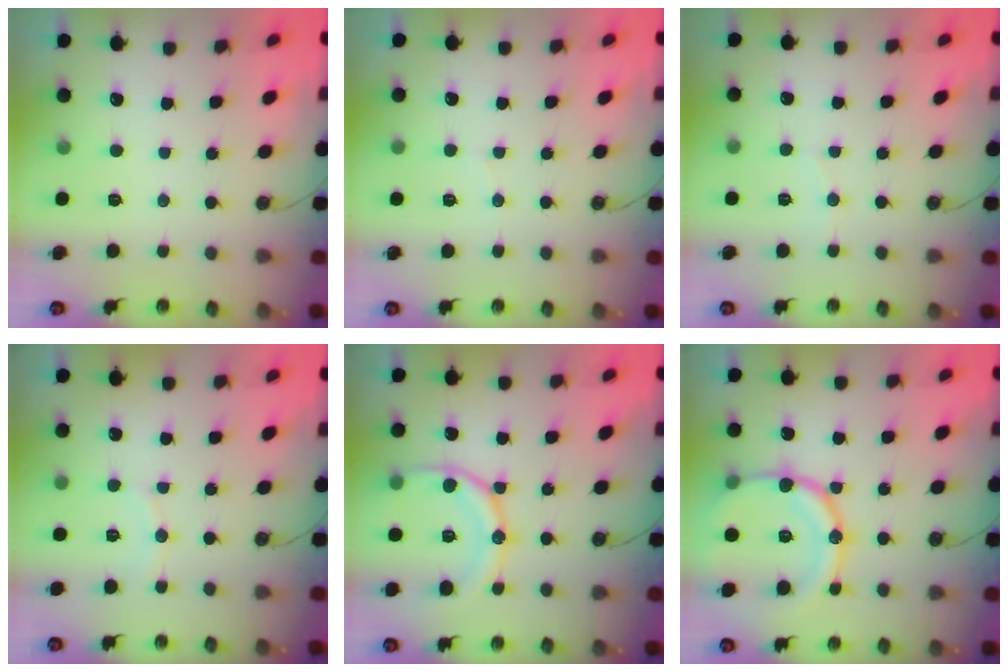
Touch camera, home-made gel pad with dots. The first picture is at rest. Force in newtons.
{"total": 2.9, "press": 2.9, "slide": 0.2}
{"total": 3.2, "press": 3.1, "slide": 0.3}
{"total": 4.1, "press": 4.1, "slide": 0.5}
{"total": 14.9, "press": 14.8, "slide": 1.5}
{"total": 18.9, "press": 18.6, "slide": 3.7}